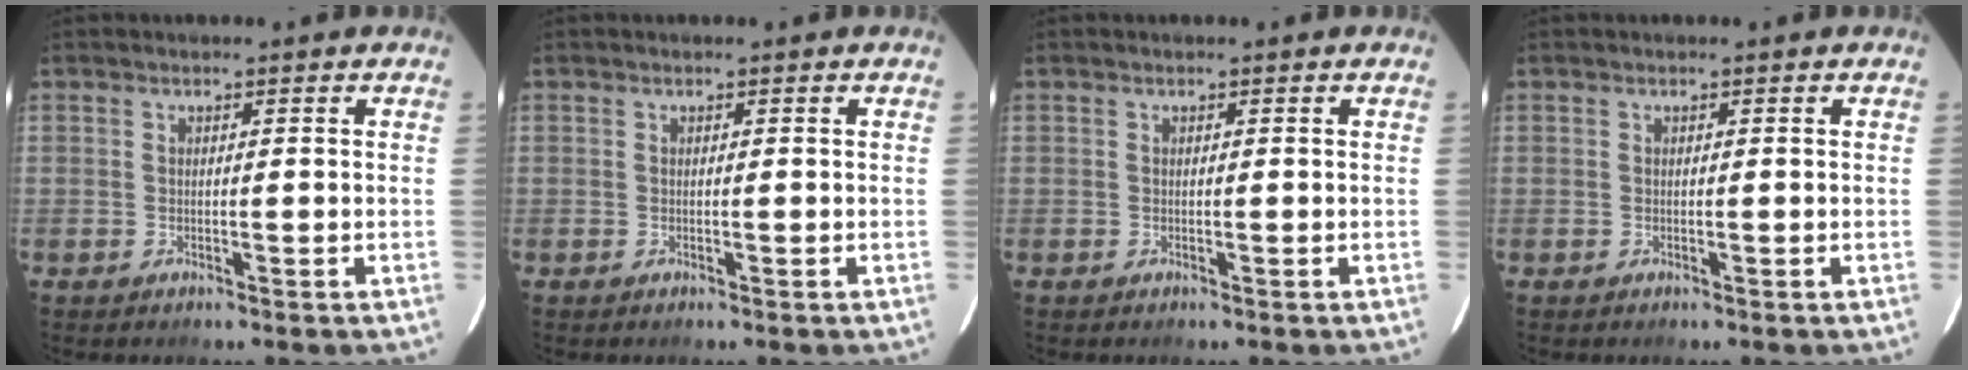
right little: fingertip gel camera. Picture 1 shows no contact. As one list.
[{"total": 0.0}, {"total": 0.0}, {"total": 0.0}]